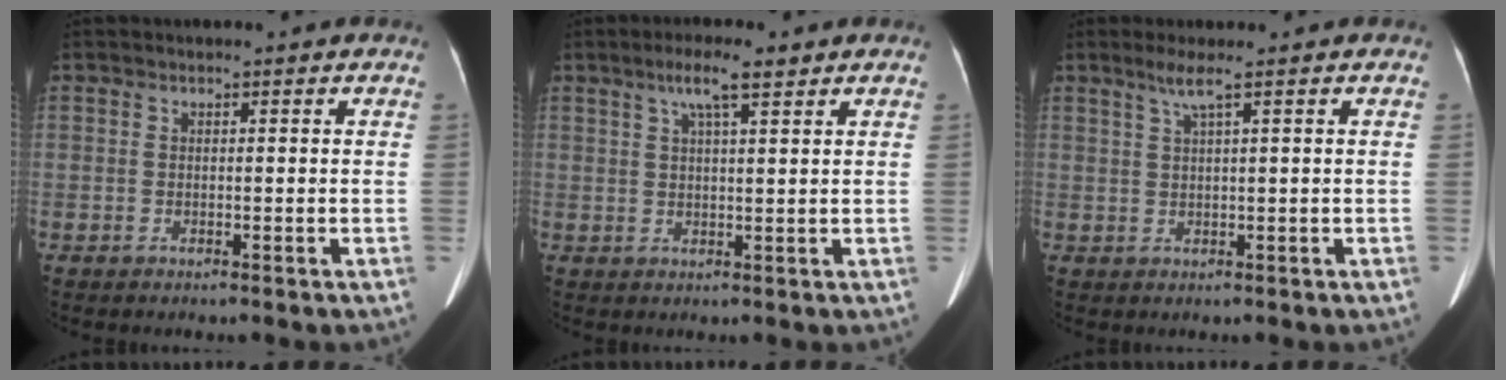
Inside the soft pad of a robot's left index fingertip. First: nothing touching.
{"total": 5.3, "force": [3.6, 0.6, 3.9], "torque": [-0.072, 0.011, 0.060]}
{"total": 2.3, "force": [1.2, -0.5, 1.9], "torque": [-0.047, 0.004, 0.030]}